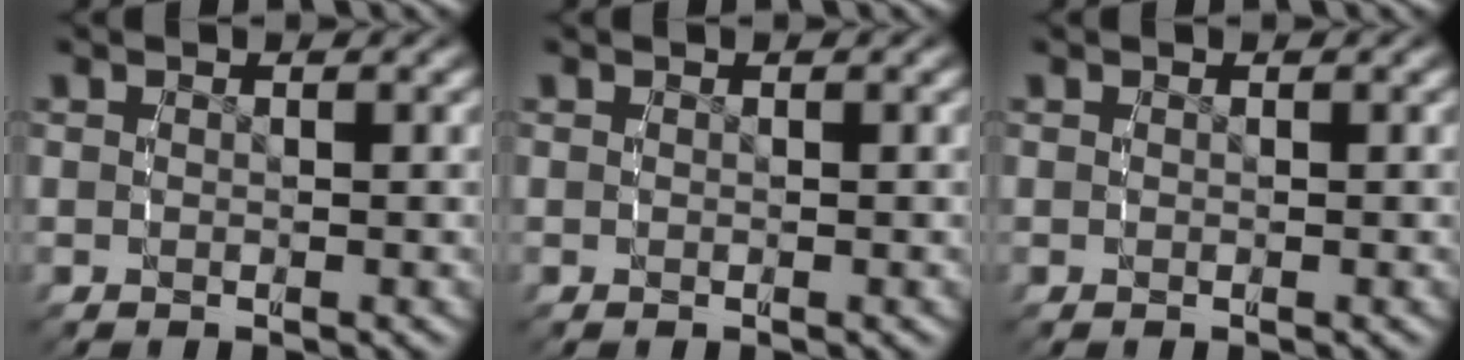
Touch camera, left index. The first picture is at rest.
{"total": 0.0}
{"total": 0.0}